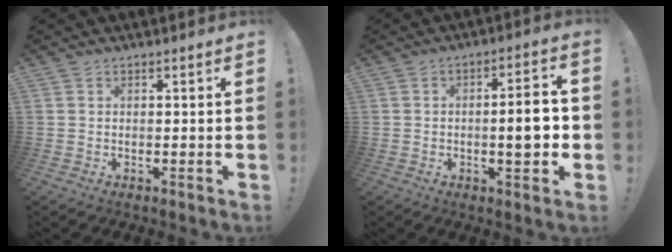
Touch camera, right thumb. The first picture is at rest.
{"total": 8.3, "force": [-1.1, 2.0, 7.9], "torque": [-0.116, 0.004, -0.022]}